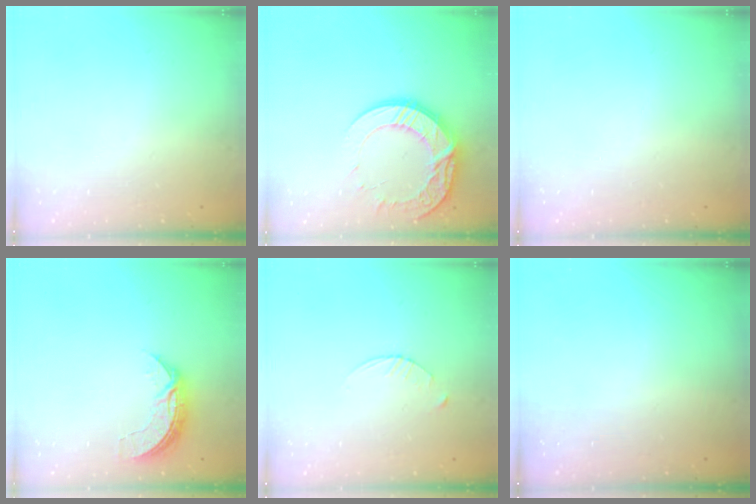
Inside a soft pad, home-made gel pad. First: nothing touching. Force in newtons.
{"total": 15.6, "press": 15.5, "slide": 1.2}
{"total": 0.0}
{"total": 7.2, "press": 7.2, "slide": 0.6}
{"total": 2.9, "press": 2.9, "slide": 0.4}
{"total": 0.0}